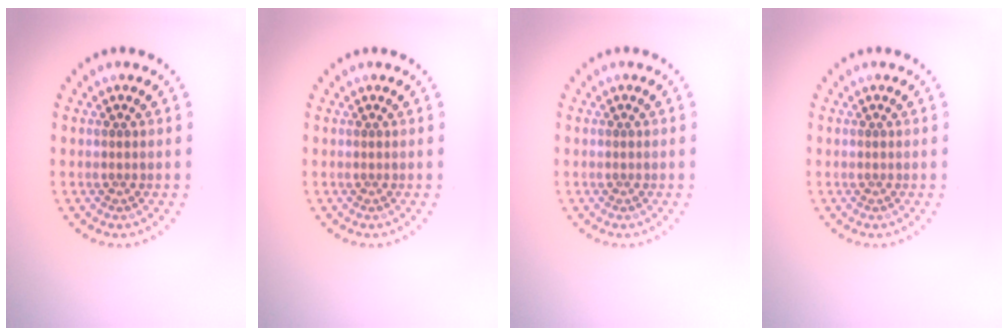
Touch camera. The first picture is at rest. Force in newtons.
{"total": 0.0}
{"total": 0.0}
{"total": 0.0}